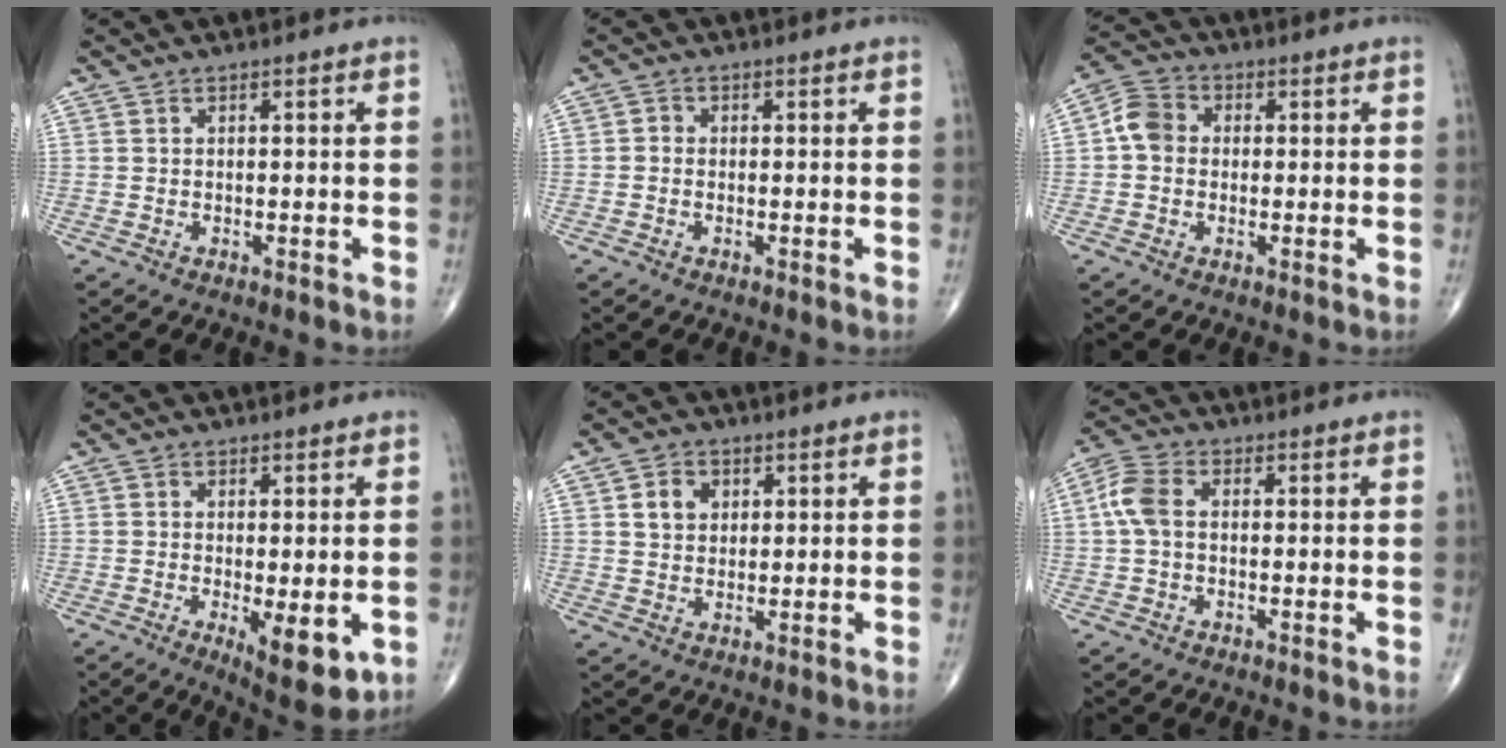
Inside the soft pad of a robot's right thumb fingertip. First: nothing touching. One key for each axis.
{"total": 1.1, "fx": -0.3, "fy": 0.9, "fz": 0.5, "tx": -0.001, "ty": 0.003, "tz": -0.010}
{"total": 5.6, "fx": 0.0, "fy": 4.7, "fz": 3.0, "tx": -0.045, "ty": 0.017, "tz": -0.012}
{"total": 8.5, "fx": -2.1, "fy": 3.0, "fz": 7.6, "tx": -0.103, "ty": -0.022, "tz": -0.025}
{"total": 4.7, "fx": 1.6, "fy": 3.8, "fz": 2.3, "tx": -0.021, "ty": -0.006, "tz": 0.026}
{"total": 5.9, "fx": 0.4, "fy": 3.8, "fz": 4.4, "tx": -0.104, "ty": 0.018, "tz": 0.001}